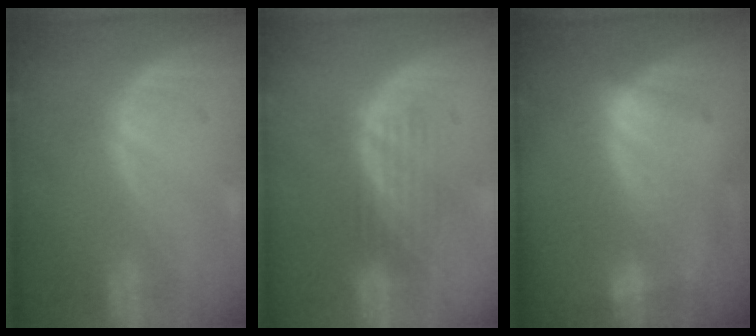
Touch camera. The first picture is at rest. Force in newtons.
{"total": 4.5, "press": 3.9, "slide": 2.4}
{"total": 7.2, "press": 6.1, "slide": 3.8}